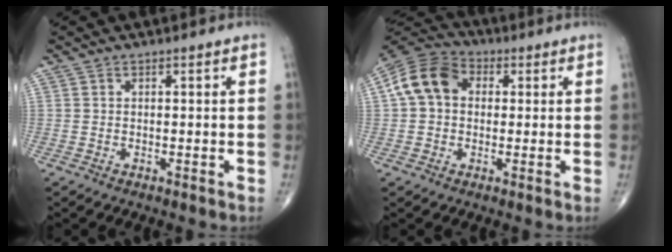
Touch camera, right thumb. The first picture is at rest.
{"total": 10.5, "force": [1.5, 8.1, 6.5], "torque": [-0.115, 0.028, 0.013]}